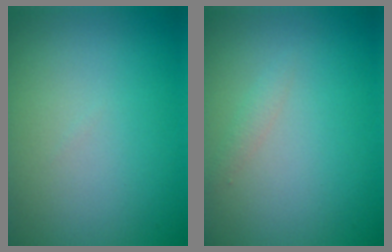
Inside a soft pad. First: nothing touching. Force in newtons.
{"total": 0.8, "press": 0.8, "slide": 0.1}